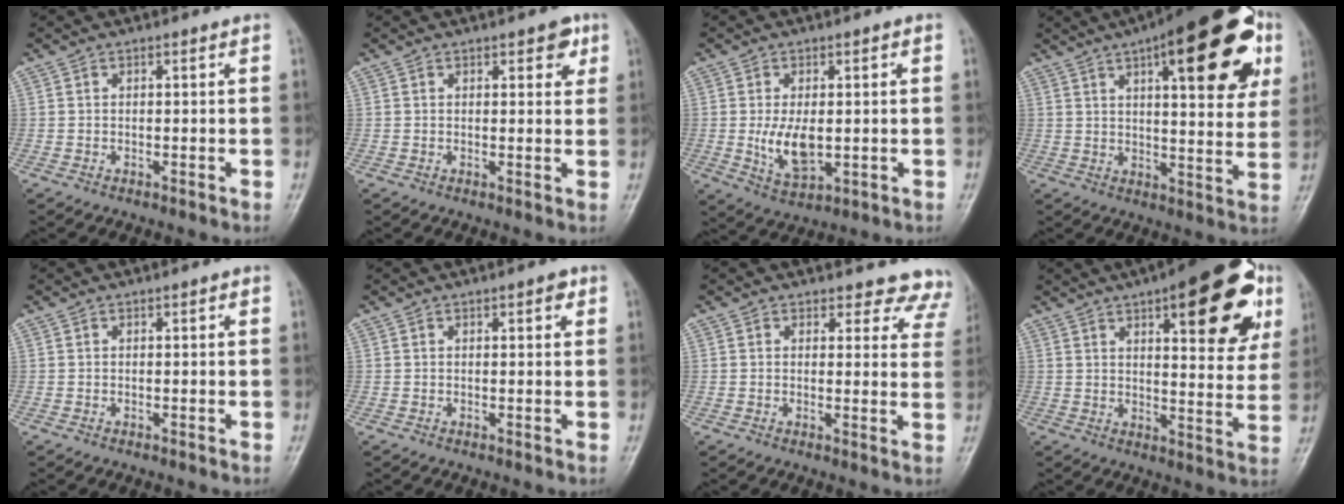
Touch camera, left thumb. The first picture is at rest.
{"total": 3.5, "force": [1.8, 1.8, 2.5], "torque": [-0.011, -0.004, 0.016]}
{"total": 7.4, "force": [-0.4, 4.1, 6.2], "torque": [-0.107, -0.011, 0.002]}
{"total": 25.0, "force": [10.9, 8.5, 20.9], "torque": [-0.261, -0.008, 0.147]}
{"total": 0.0}
{"total": 1.8, "force": [0.9, 0.7, 1.4], "torque": [-0.013, -0.001, 0.008]}
{"total": 8.8, "force": [8.0, 3.7, -0.1], "torque": [0.063, -0.042, 0.053]}
{"total": 21.4, "force": [9.9, 7.7, 17.4], "torque": [-0.192, -0.020, 0.130]}